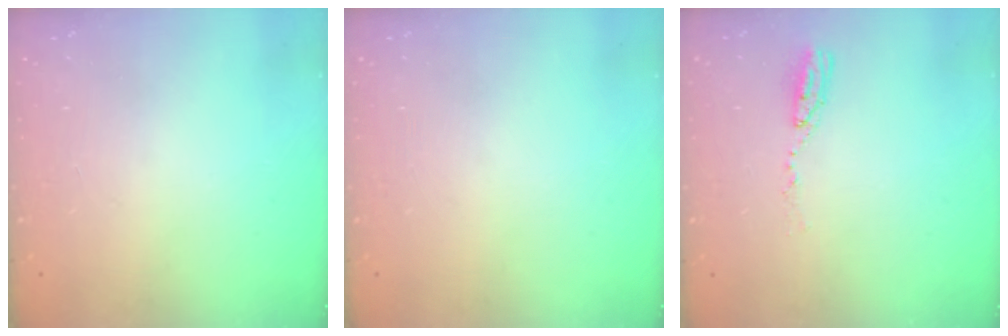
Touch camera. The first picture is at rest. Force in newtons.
{"total": 0.0}
{"total": 4.8, "press": 4.7, "slide": 0.4}